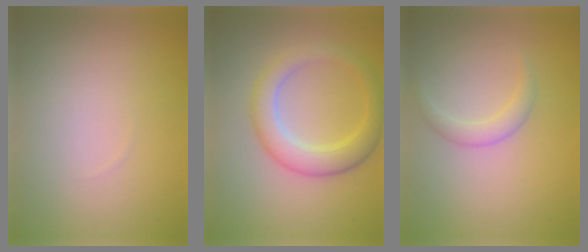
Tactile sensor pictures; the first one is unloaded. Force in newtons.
{"total": 4.0, "press": 4.0, "slide": 0.1}
{"total": 1.6, "press": 1.6, "slide": 0.0}